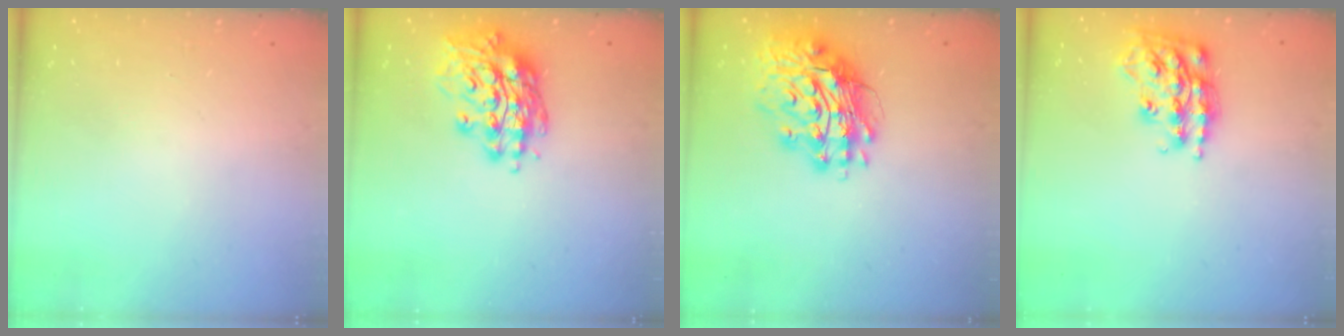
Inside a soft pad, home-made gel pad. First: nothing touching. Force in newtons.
{"total": 15.6, "press": 15.3, "slide": 3.5}
{"total": 16.0, "press": 15.9, "slide": 2.1}
{"total": 17.9, "press": 17.8, "slide": 1.1}